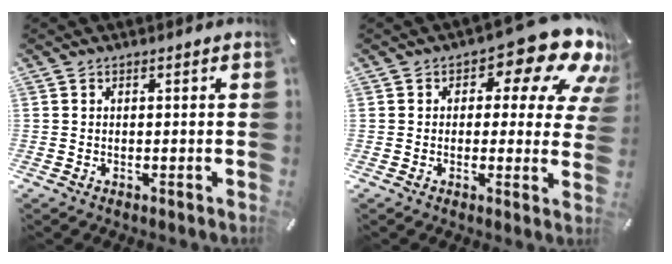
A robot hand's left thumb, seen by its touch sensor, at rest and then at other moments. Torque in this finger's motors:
{"motor_torque": [0.80, 0.19, 0.68, 0.14, 0.23]}